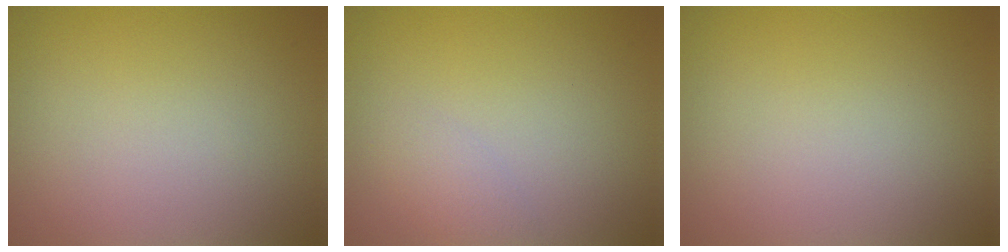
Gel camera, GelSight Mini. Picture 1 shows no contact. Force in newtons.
{"total": 1.5, "press": 1.5, "slide": 0.1}
{"total": 0.0}